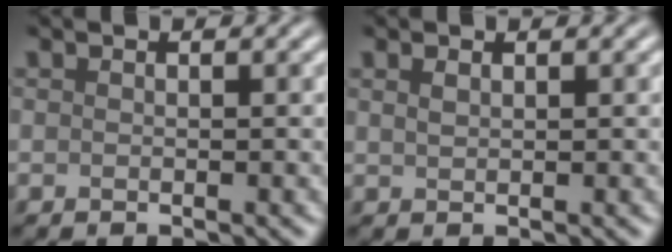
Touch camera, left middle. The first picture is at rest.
{"total": 1.0, "force": [0.6, 0.5, 0.7], "torque": [-0.018, 0.005, 0.014]}